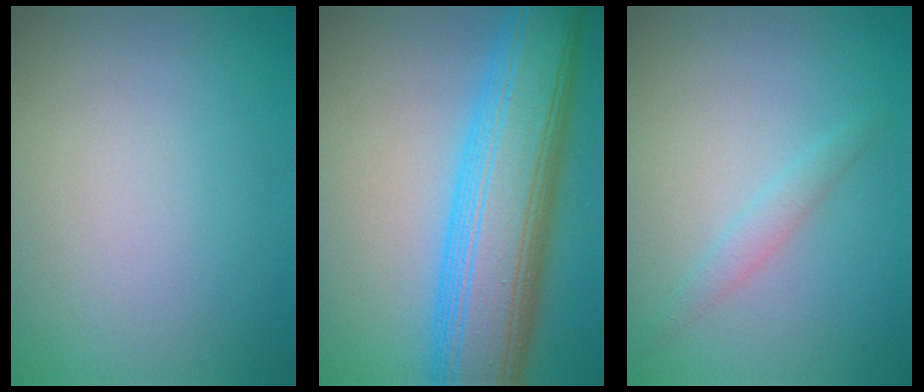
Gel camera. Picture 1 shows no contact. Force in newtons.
{"total": 11.4, "press": 11.4, "slide": 0.2}
{"total": 1.1, "press": 1.1, "slide": 0.1}